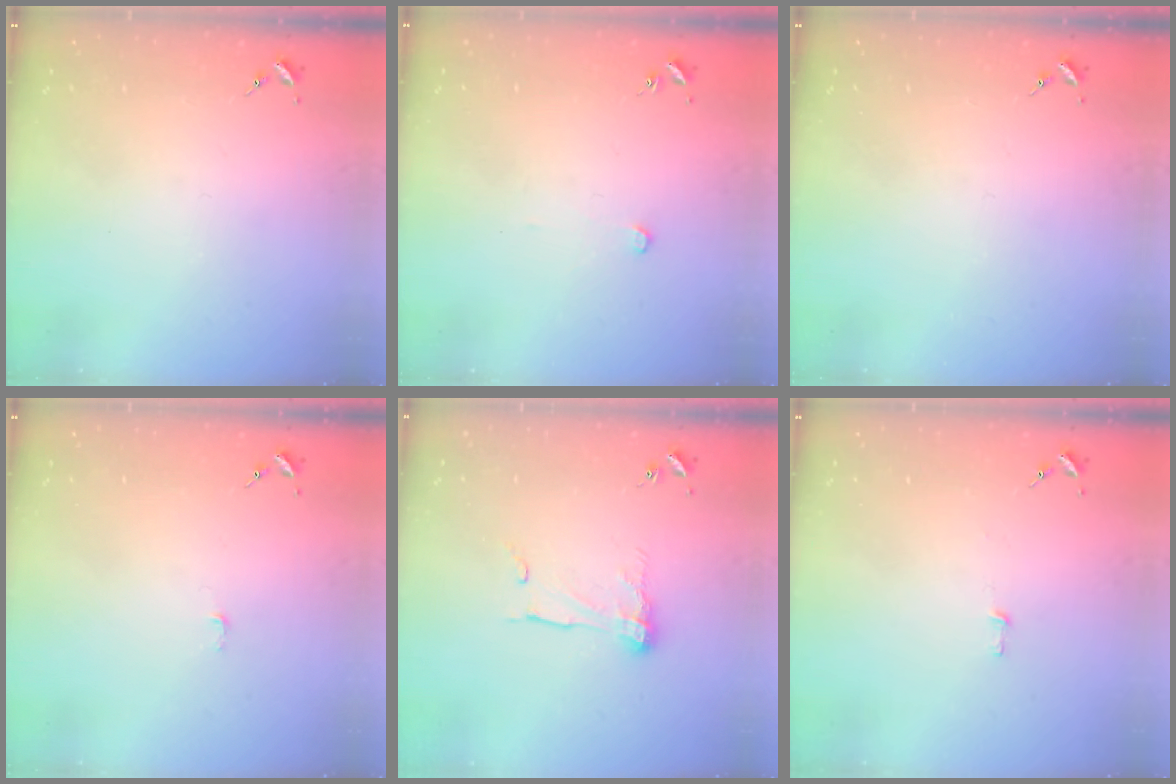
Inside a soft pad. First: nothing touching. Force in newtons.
{"total": 2.9, "press": 2.9, "slide": 0.1}
{"total": 0.0}
{"total": 2.7, "press": 2.7, "slide": 0.3}
{"total": 9.0, "press": 9.0, "slide": 0.4}
{"total": 3.0, "press": 3.0, "slide": 0.2}